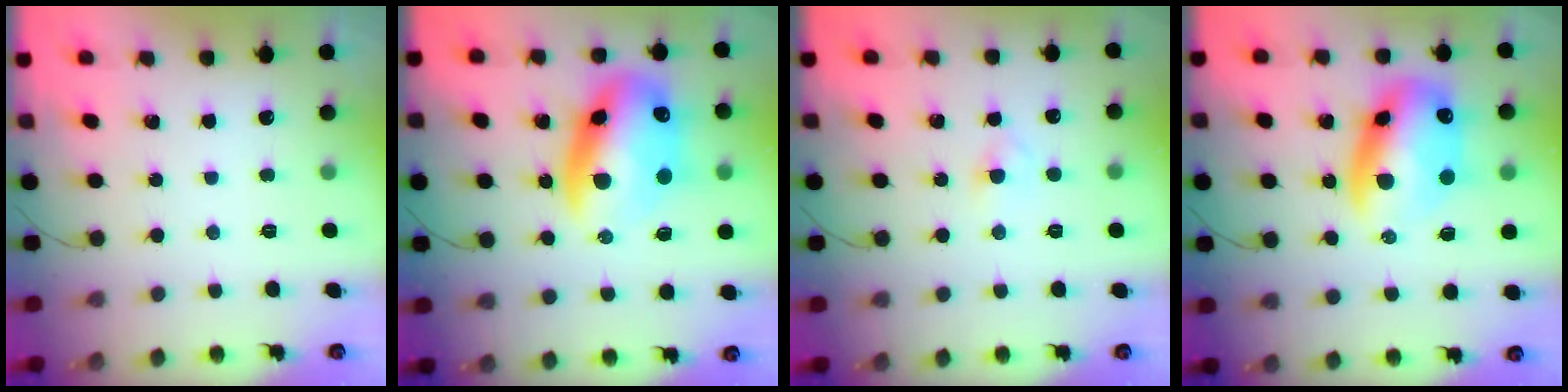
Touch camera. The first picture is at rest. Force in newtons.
{"total": 17.3, "press": 16.9, "slide": 3.8}
{"total": 2.5, "press": 2.4, "slide": 0.6}
{"total": 14.5, "press": 14.1, "slide": 3.5}